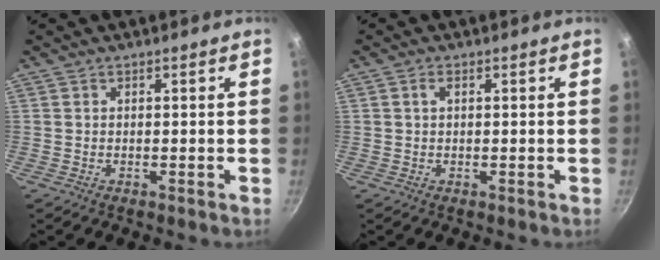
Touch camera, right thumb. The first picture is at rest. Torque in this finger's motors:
{"motor_torque": [-0.11, 0.00, -0.06, -0.14, 0.03]}